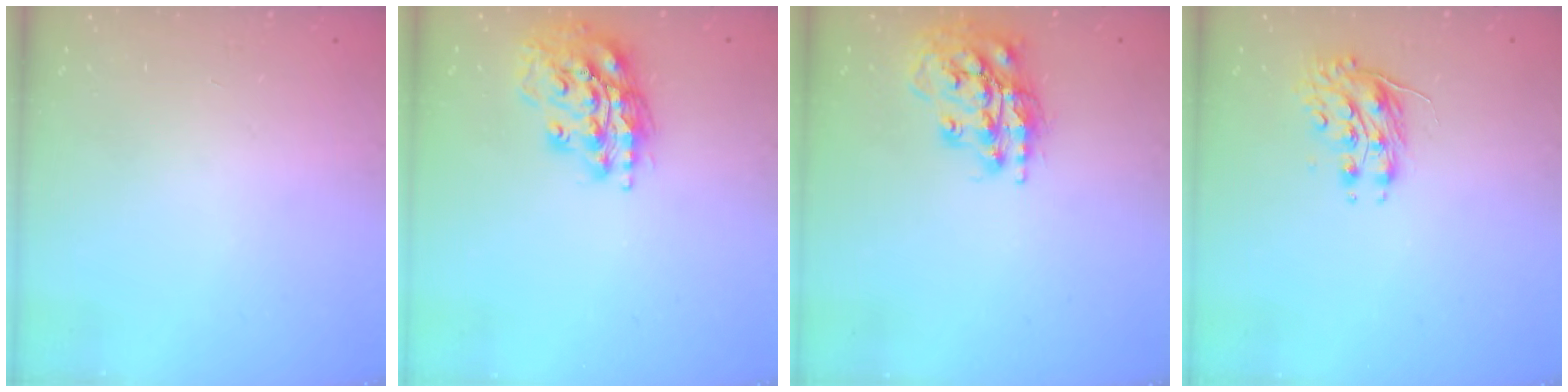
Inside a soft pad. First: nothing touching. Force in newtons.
{"total": 15.9, "press": 15.7, "slide": 2.2}
{"total": 16.3, "press": 16.2, "slide": 1.1}
{"total": 8.0, "press": 8.0, "slide": 0.4}